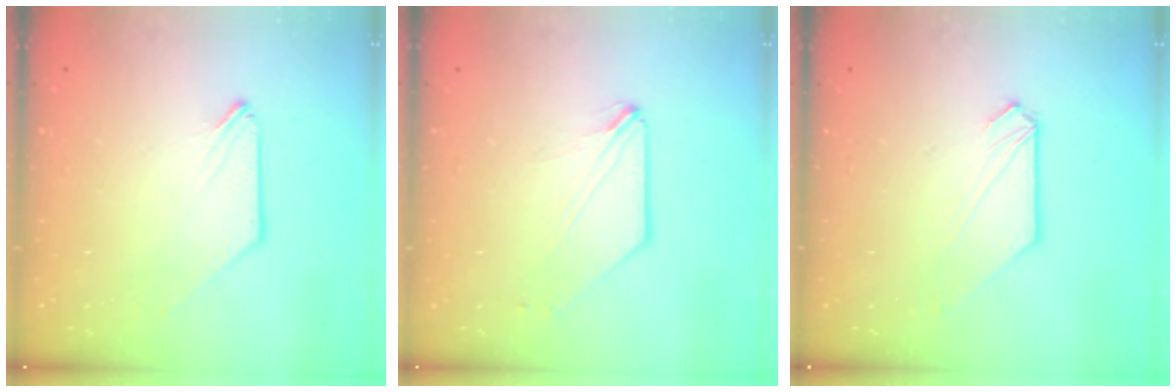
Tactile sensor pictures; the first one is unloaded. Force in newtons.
{"total": 0.8, "press": 0.8, "slide": 0.2}
{"total": 1.1, "press": 1.1, "slide": 0.1}